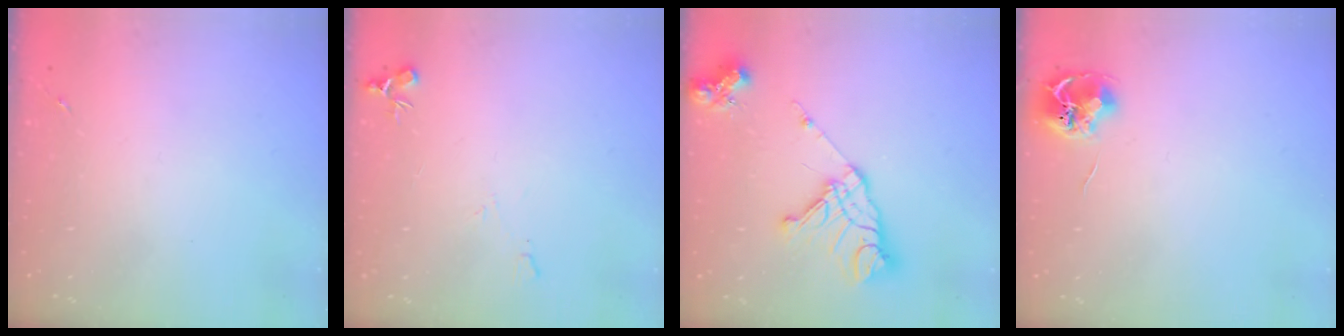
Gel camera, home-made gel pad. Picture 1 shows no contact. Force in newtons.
{"total": 6.9, "press": 6.9, "slide": 0.7}
{"total": 18.6, "press": 18.5, "slide": 2.1}
{"total": 7.6, "press": 7.5, "slide": 0.6}